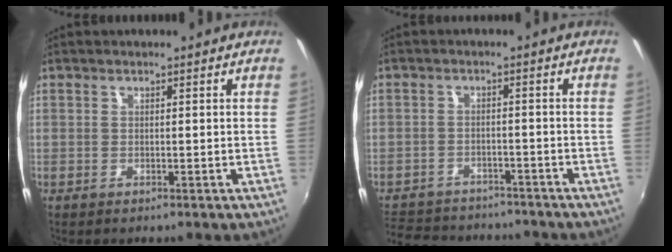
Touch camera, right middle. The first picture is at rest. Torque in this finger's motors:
{"motor_torque": [0.02, -0.89, -0.60, -0.21]}